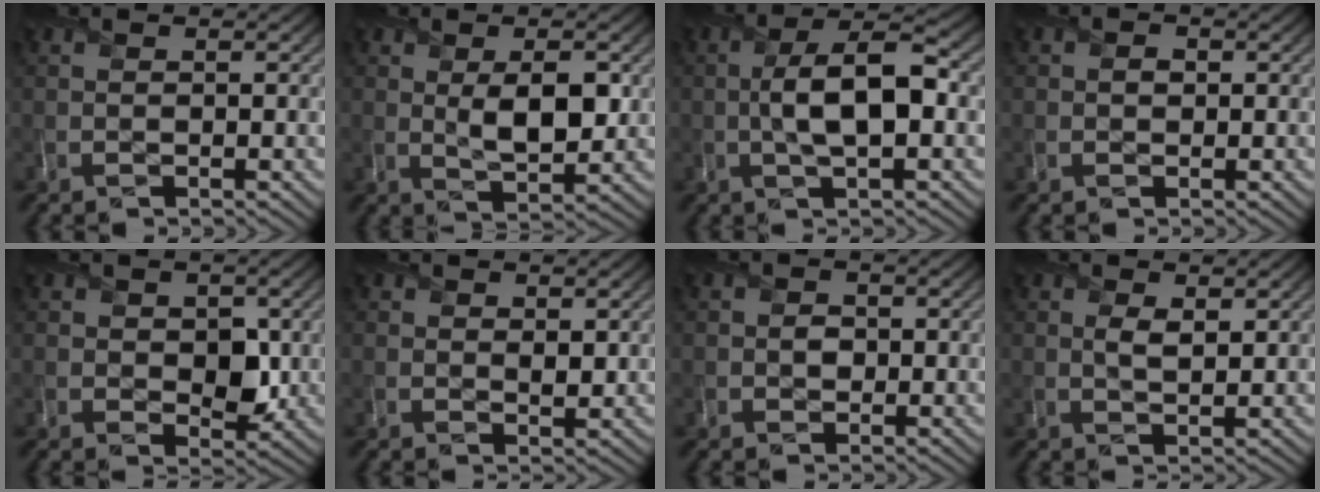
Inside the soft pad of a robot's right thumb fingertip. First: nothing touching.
{"total": 5.9, "force": [0.7, 2.8, 5.1], "torque": [-0.090, -0.006, 0.015]}
{"total": 8.2, "force": [-0.5, 3.3, 7.5], "torque": [-0.137, 0.010, -0.016]}
{"total": 1.2, "force": [0.0, 1.1, 0.6], "torque": [-0.009, -0.002, -0.005]}
{"total": 3.9, "force": [0.1, 2.9, 2.5], "torque": [-0.040, -0.014, -0.001]}
{"total": 1.7, "force": [0.5, 1.1, 1.2], "torque": [-0.018, -0.006, 0.009]}
{"total": 1.8, "force": [-0.3, 1.6, 0.6], "torque": [-0.013, -0.006, -0.009]}
{"total": 2.3, "force": [0.6, 1.1, 1.9], "torque": [-0.040, -0.008, 0.012]}